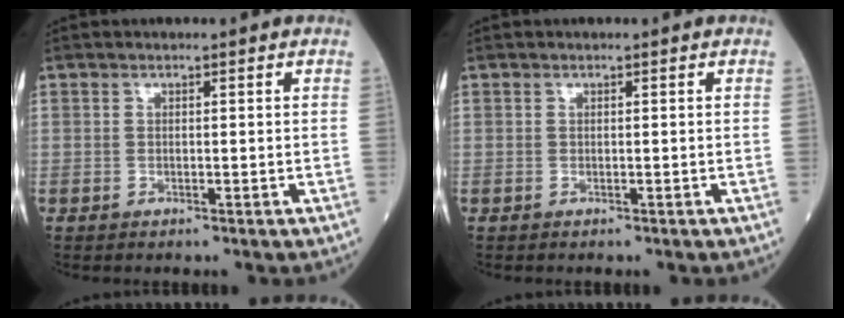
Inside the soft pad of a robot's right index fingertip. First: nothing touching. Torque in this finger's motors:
{"motor_torque": [-0.04, -0.02, 0.05, 0.02]}